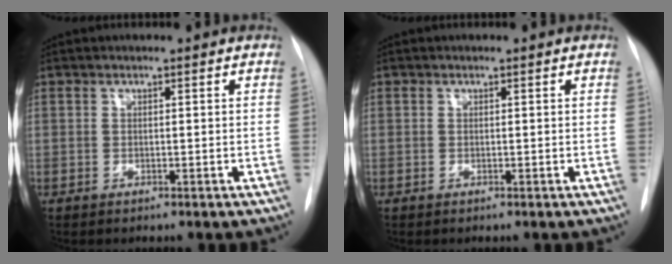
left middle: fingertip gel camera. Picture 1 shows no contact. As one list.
[{"total": 0.0}]